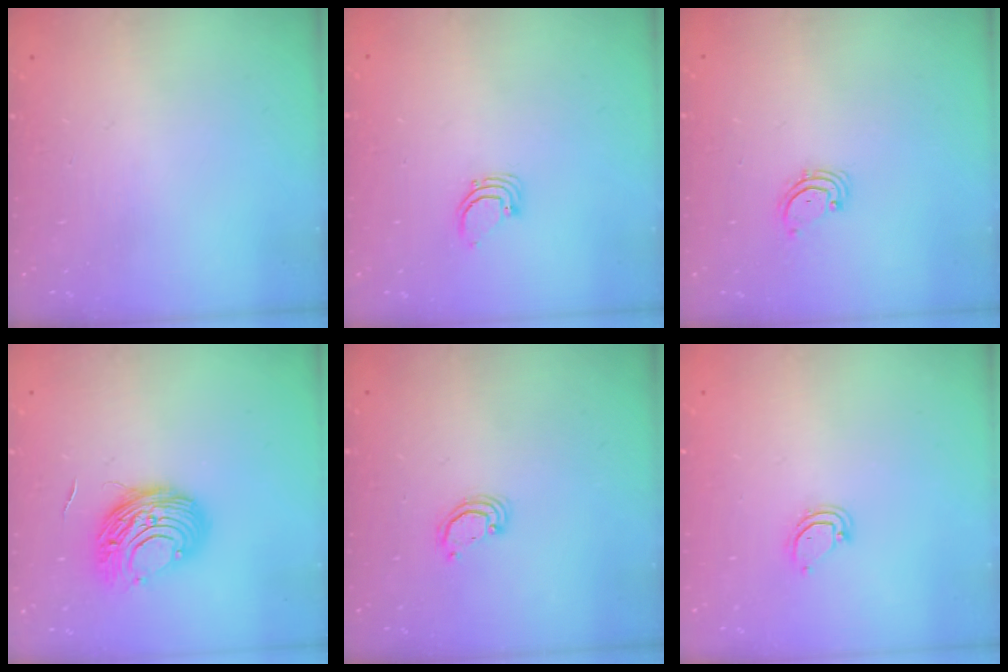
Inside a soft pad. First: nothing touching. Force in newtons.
{"total": 2.5, "press": 2.5, "slide": 0.1}
{"total": 2.1, "press": 2.1, "slide": 0.3}
{"total": 10.5, "press": 10.5, "slide": 0.9}
{"total": 2.0, "press": 2.0, "slide": 0.2}
{"total": 3.1, "press": 3.1, "slide": 0.2}